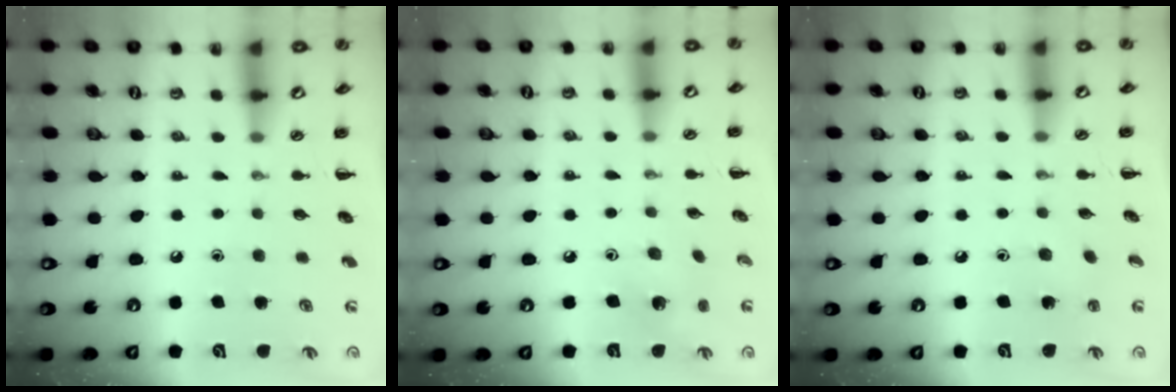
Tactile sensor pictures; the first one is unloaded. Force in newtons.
{"total": 2.6, "press": 2.6, "slide": 0.5}
{"total": 2.7, "press": 2.6, "slide": 0.9}